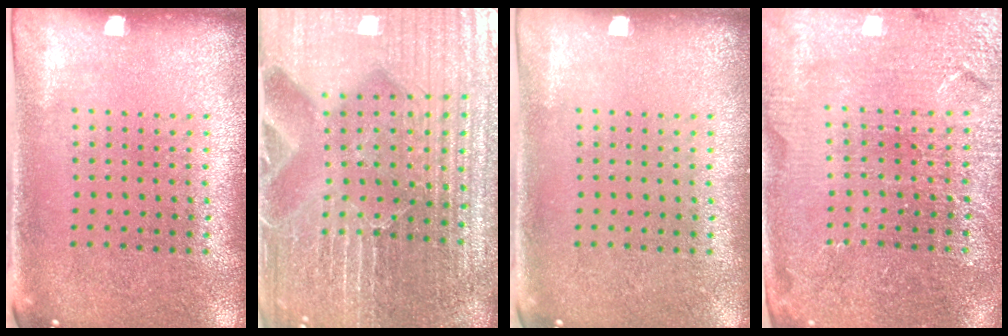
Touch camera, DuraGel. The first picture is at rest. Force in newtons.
{"total": 6.3, "press": 5.6, "slide": 2.8}
{"total": 0.0}
{"total": 4.0, "press": 3.8, "slide": 1.0}